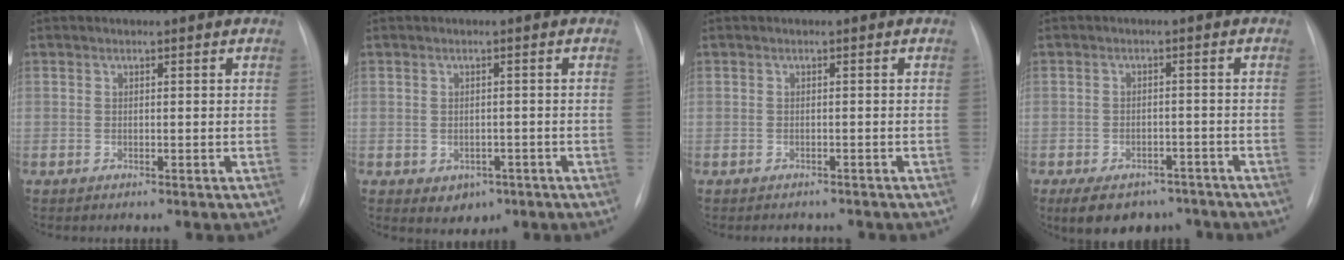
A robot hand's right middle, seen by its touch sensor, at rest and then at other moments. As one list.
[{"total": 3.2, "force": [-1.4, 2.5, 1.4], "torque": [-0.012, 0.003, -0.004]}, {"total": 3.1, "force": [-2.8, 1.2, 0.5], "torque": [-0.002, 0.000, -0.032]}, {"total": 9.7, "force": [-7.4, 5.1, 3.8], "torque": [-0.051, 0.005, -0.103]}]